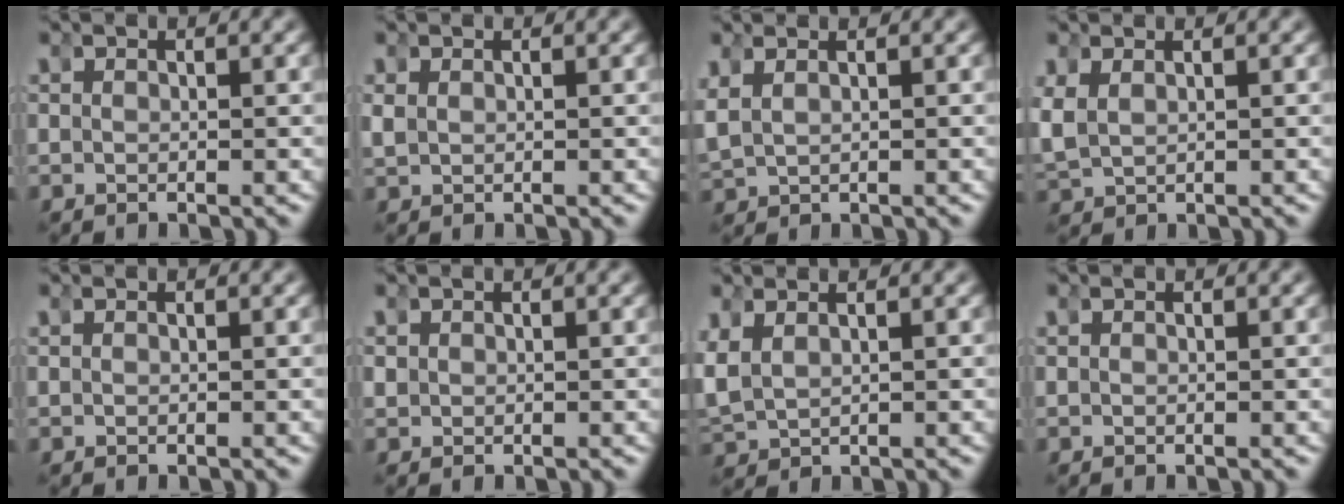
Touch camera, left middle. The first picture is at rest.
{"total": 1.3, "force": [0.1, 1.2, 0.5], "torque": [-0.021, -0.005, 0.009]}
{"total": 3.1, "force": [0.7, 2.5, 1.7], "torque": [-0.053, 0.002, 0.018]}
{"total": 3.3, "force": [0.4, 2.9, 1.6], "torque": [-0.065, -0.011, 0.017]}
{"total": 0.0}
{"total": 1.0, "force": [0.2, 1.0, 0.2], "torque": [-0.014, -0.002, 0.005]}
{"total": 4.6, "force": [0.6, 3.9, 2.3], "torque": [-0.085, -0.012, 0.017]}
{"total": 0.0}